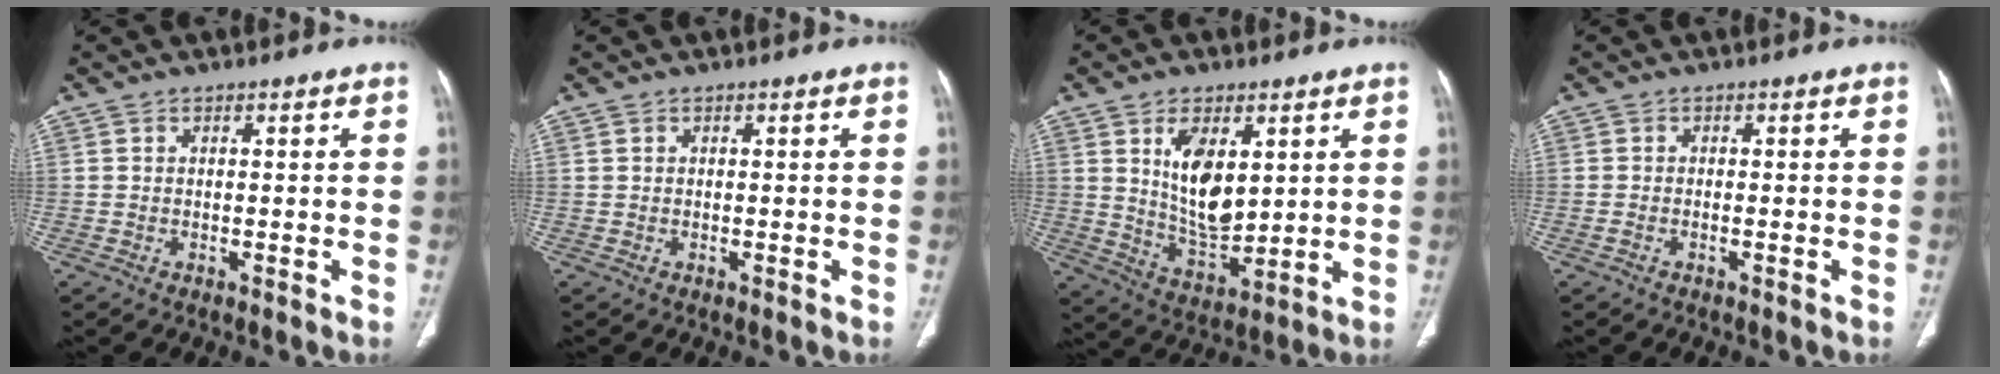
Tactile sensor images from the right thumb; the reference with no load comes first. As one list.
[{"total": 0.0}, {"total": 11.7, "force": [3.6, 6.3, 9.3], "torque": [-0.140, -0.027, 0.078]}, {"total": 0.7, "force": [-0.4, 0.1, 0.6], "torque": [-0.021, 0.003, -0.008]}]